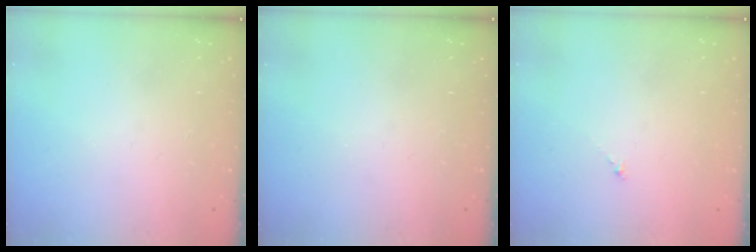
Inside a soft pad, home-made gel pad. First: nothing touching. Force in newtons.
{"total": 0.0}
{"total": 0.0}